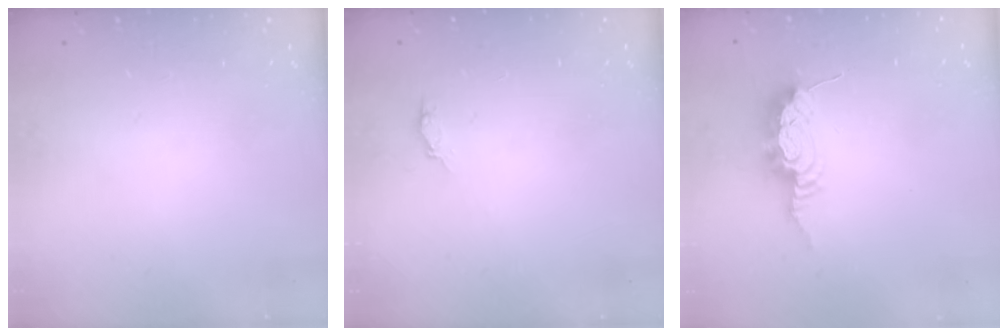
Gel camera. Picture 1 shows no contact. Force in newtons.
{"total": 3.3, "press": 3.1, "slide": 1.0}
{"total": 9.2, "press": 9.2, "slide": 1.1}